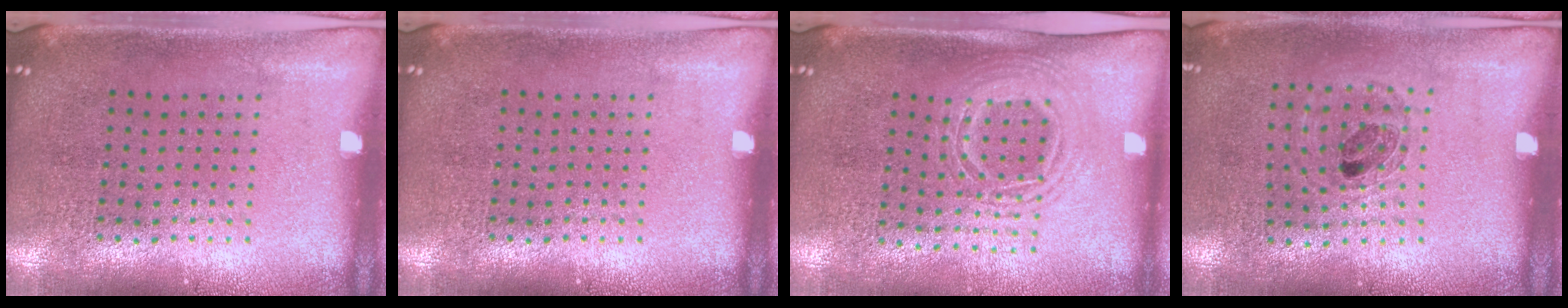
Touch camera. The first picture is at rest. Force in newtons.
{"total": 0.0}
{"total": 1.5, "press": 1.3, "slide": 0.8}
{"total": 0.9, "press": 0.9, "slide": 0.2}